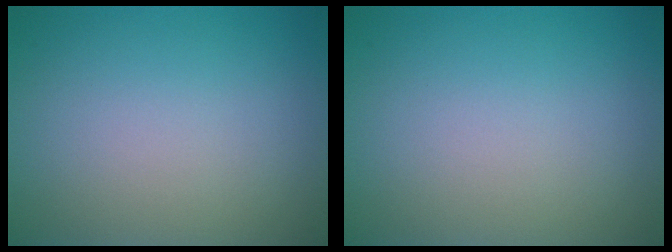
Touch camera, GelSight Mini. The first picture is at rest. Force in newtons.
{"total": 0.0}